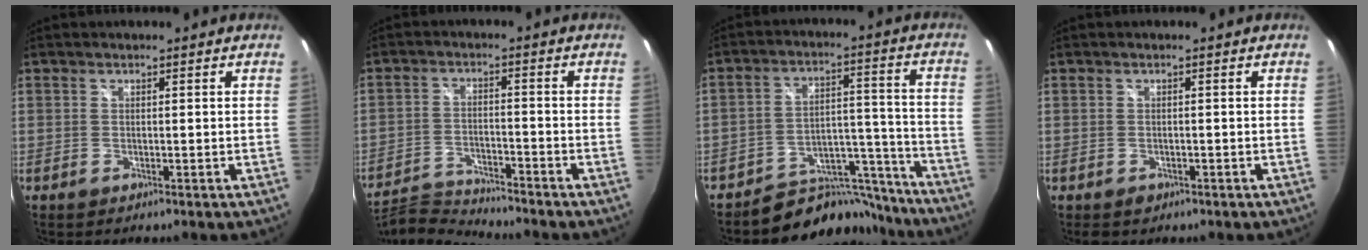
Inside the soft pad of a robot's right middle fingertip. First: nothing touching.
{"total": 10.1, "force": [-10.0, 0.5, 1.9], "torque": [-0.058, -0.008, -0.186]}
{"total": 13.7, "force": [-12.5, 5.4, 1.1], "torque": [0.000, 0.065, -0.176]}
{"total": 1.9, "force": [-1.0, 1.4, 0.7], "torque": [-0.015, -0.004, -0.013]}